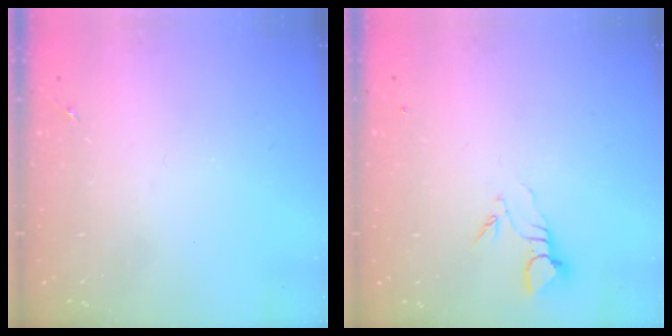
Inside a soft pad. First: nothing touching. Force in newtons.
{"total": 3.7, "press": 3.7, "slide": 0.1}